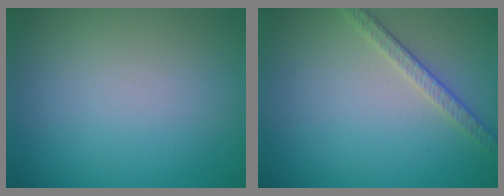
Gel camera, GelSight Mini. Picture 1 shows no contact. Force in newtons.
{"total": 2.5, "press": 2.2, "slide": 1.2}